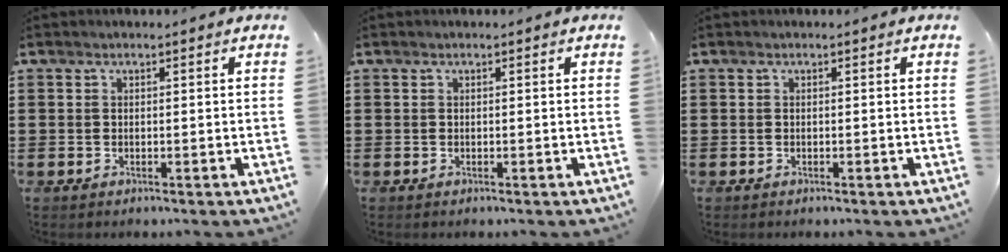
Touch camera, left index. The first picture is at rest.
{"total": 0.0}
{"total": 0.0}